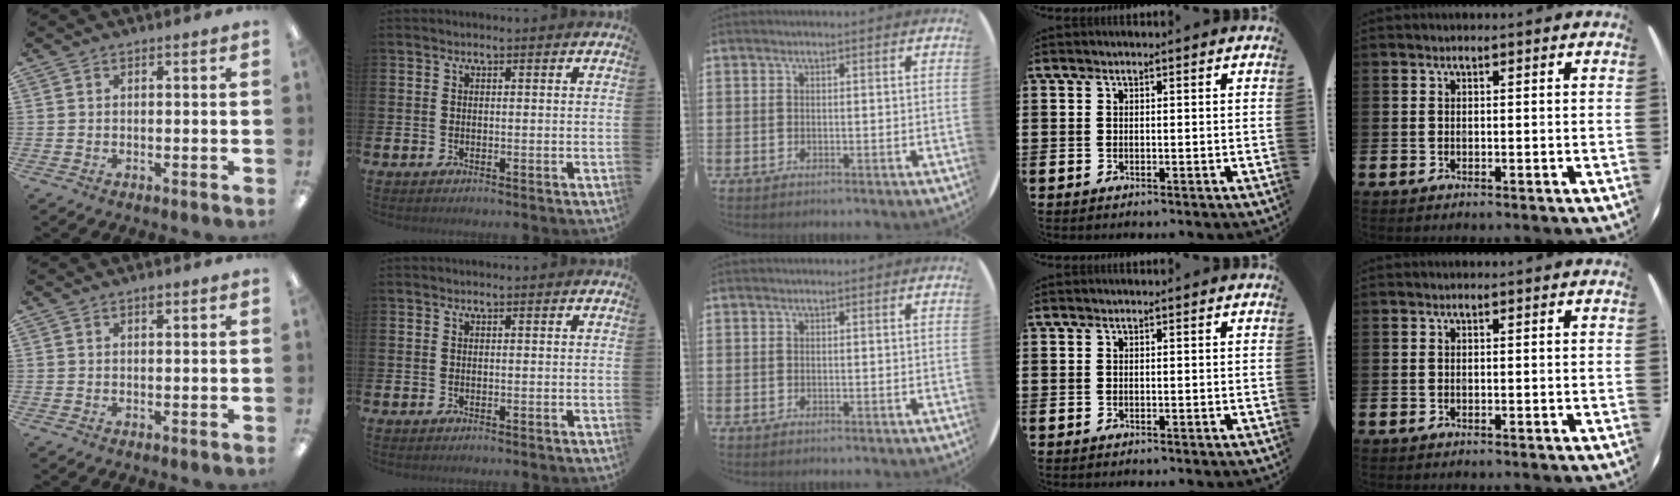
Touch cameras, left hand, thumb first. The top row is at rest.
{"thumb": {"total": 1.0, "force": [0.7, 0.3, 0.6], "torque": [-0.007, -0.002, 0.011]}}